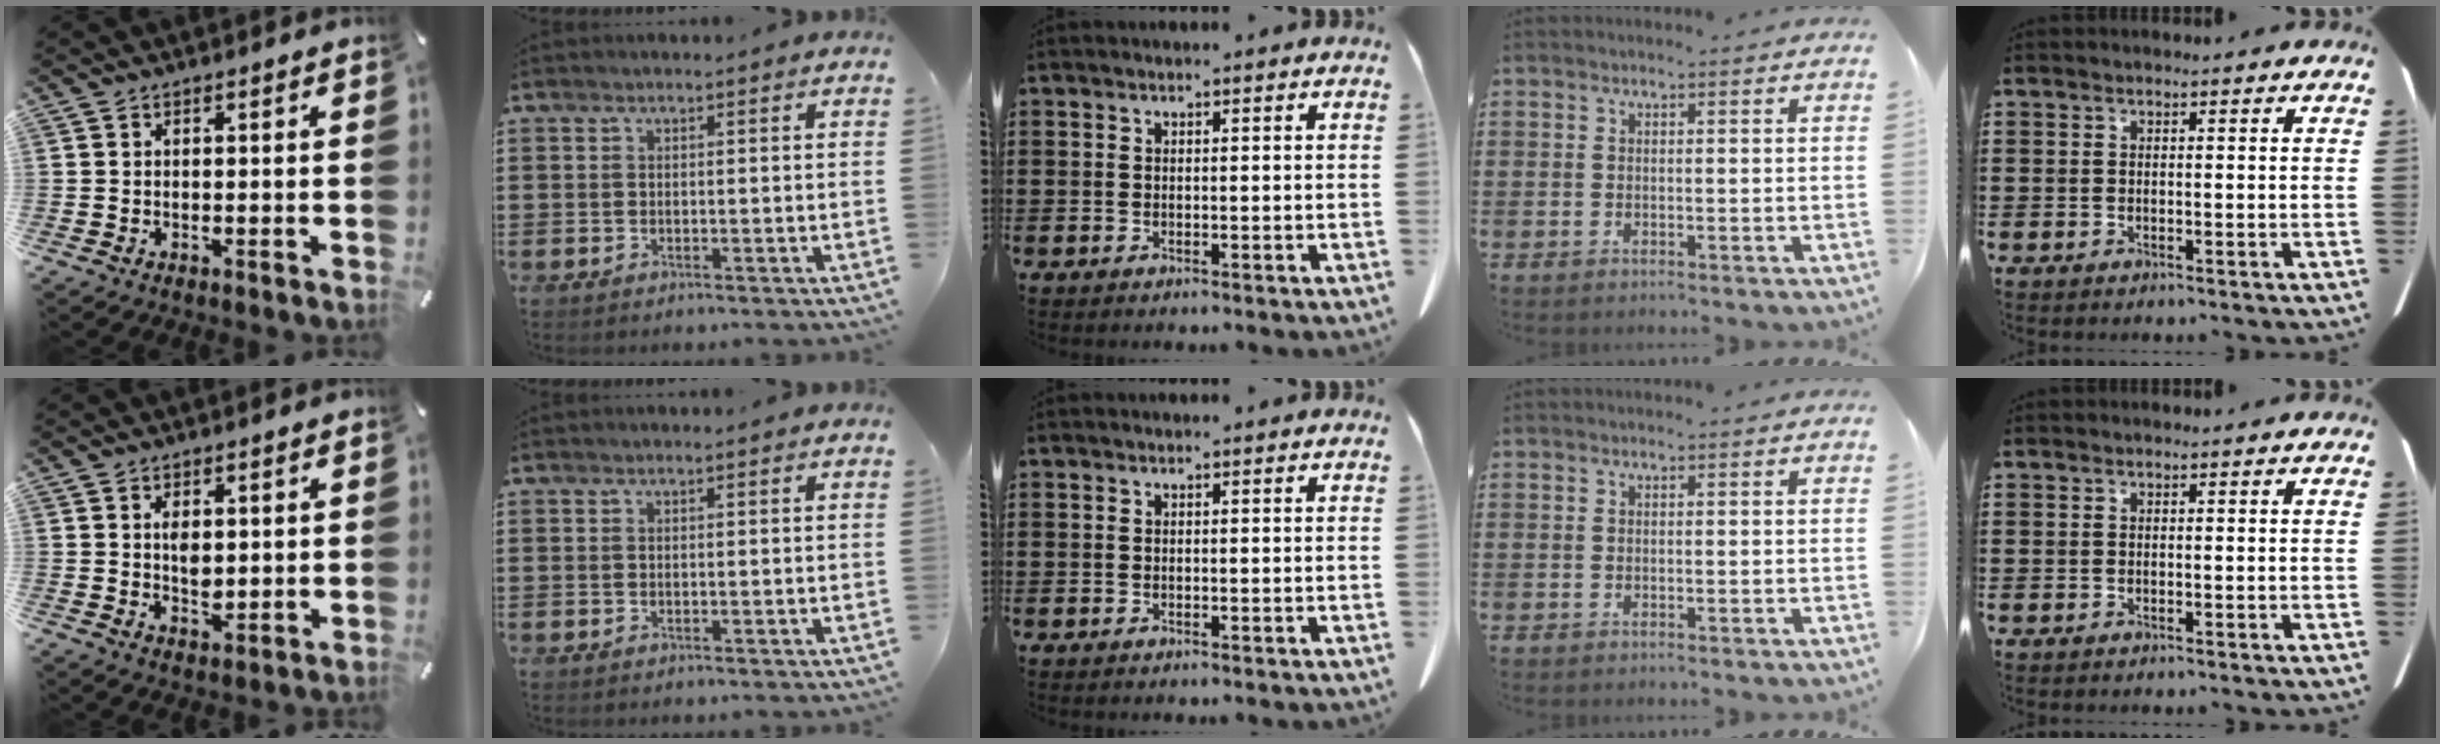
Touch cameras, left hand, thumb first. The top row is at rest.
{"thumb": {"total": 4.3, "force": [0.7, 2.9, 3.2], "torque": [-0.050, -0.006, 0.004]}}